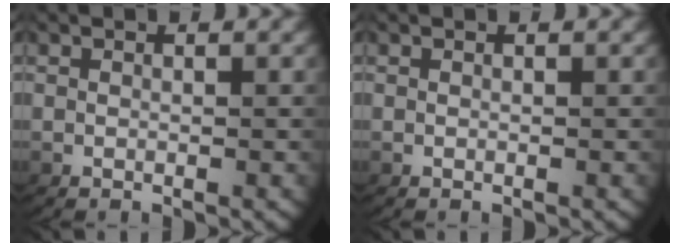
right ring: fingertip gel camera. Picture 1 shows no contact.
{"total": 0.0}